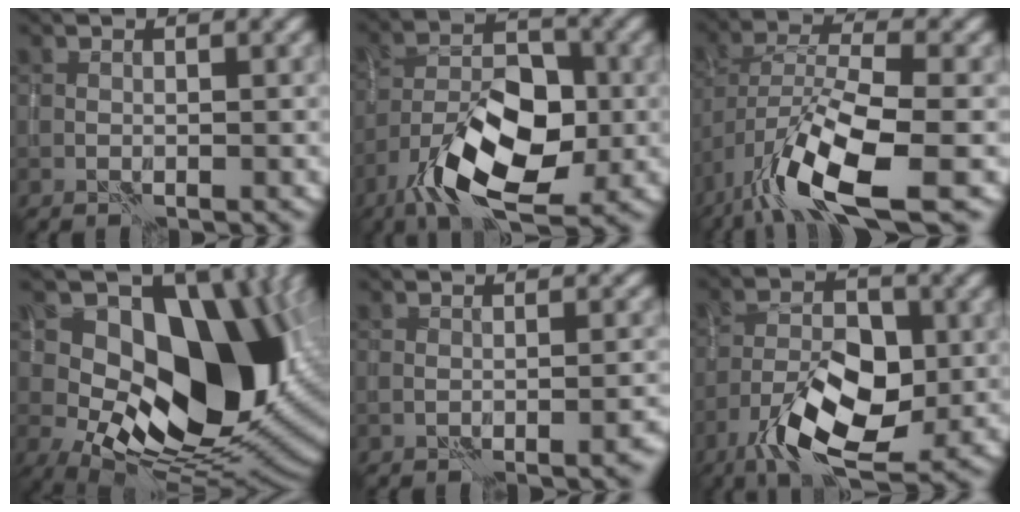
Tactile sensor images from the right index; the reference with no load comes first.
{"total": 9.2, "force": [-4.2, 4.2, 7.1], "torque": [-0.127, 0.010, -0.078]}
{"total": 9.6, "force": [-5.0, 2.8, 7.7], "torque": [-0.144, 0.001, -0.097]}
{"total": 17.5, "force": [3.6, 10.8, 13.4], "torque": [-0.189, 0.017, 0.063]}
{"total": 1.2, "force": [-0.8, 0.2, 0.9], "torque": [-0.014, 0.007, -0.011]}
{"total": 8.0, "force": [-3.4, 3.4, 6.4], "torque": [-0.115, 0.006, -0.064]}